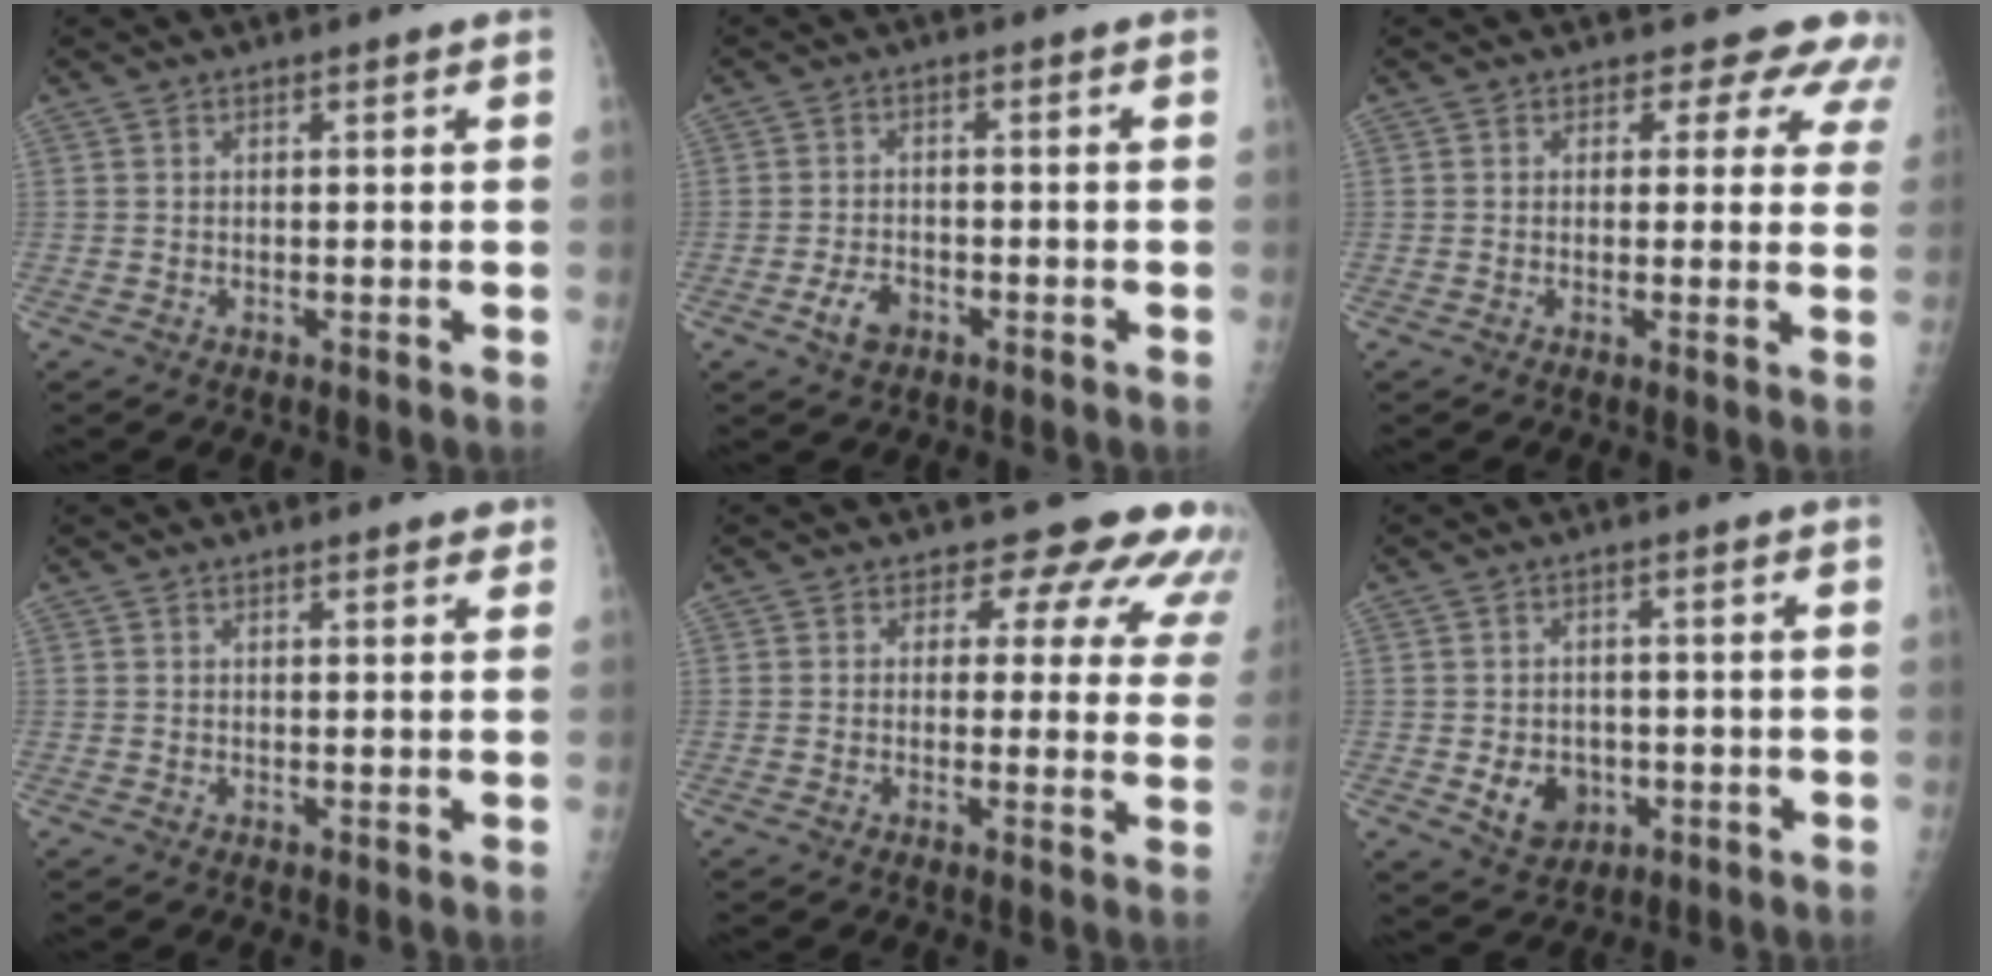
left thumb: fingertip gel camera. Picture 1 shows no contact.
{"total": 3.7, "force": [-1.9, 2.4, 2.1], "torque": [-0.035, 0.009, -0.033]}
{"total": 7.1, "force": [5.9, 3.9, 0.7], "torque": [0.040, -0.024, 0.043]}
{"total": 2.1, "force": [1.8, 0.8, 0.8], "torque": [0.007, -0.003, 0.017]}
{"total": 12.3, "force": [10.6, 5.7, 2.3], "torque": [0.030, -0.058, 0.089]}
{"total": 6.1, "force": [-1.3, 5.0, 3.1], "torque": [-0.027, 0.003, -0.009]}